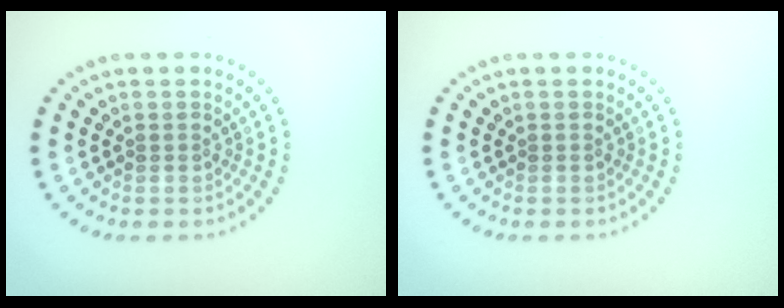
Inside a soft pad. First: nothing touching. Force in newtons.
{"total": 0.0}